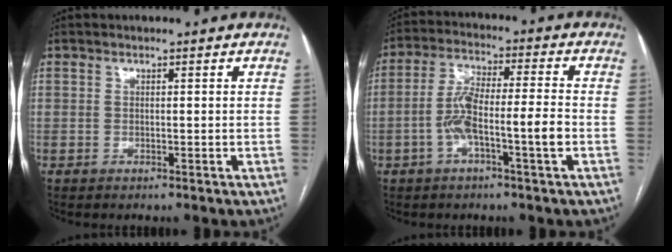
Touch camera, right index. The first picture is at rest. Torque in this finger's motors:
{"motor_torque": [1.49, -0.37, 0.71, 0.19]}